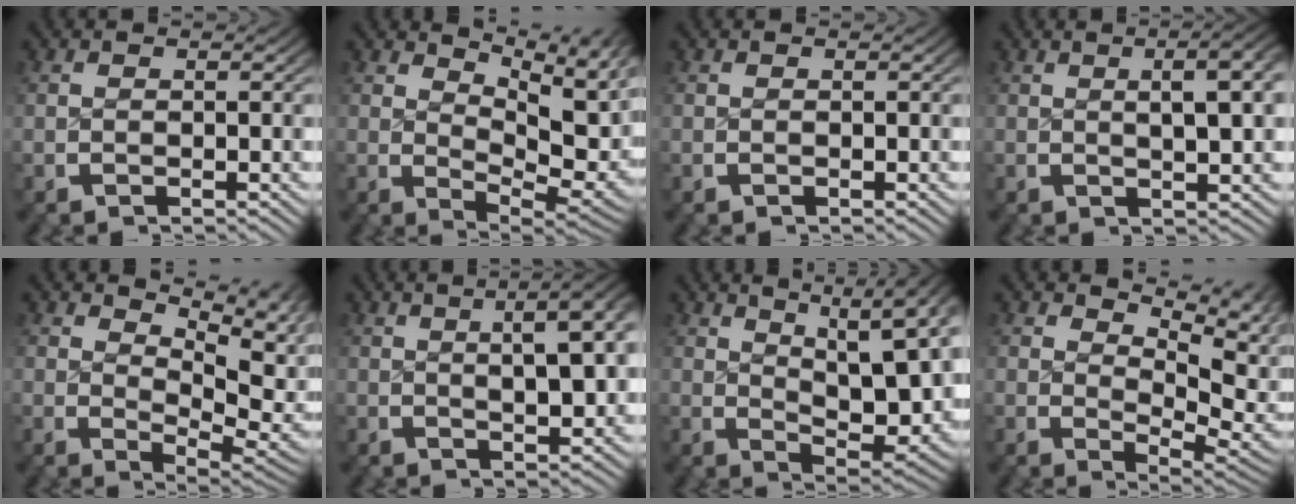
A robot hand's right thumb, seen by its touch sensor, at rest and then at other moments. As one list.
[{"total": 9.0, "force": [2.6, 5.2, 6.9], "torque": [-0.089, -0.018, 0.052]}, {"total": 0.0}, {"total": 6.3, "force": [2.3, 2.4, 5.3], "torque": [-0.049, 0.020, 0.027]}, {"total": 7.2, "force": [2.1, 4.2, 5.5], "torque": [-0.067, -0.017, 0.041]}, {"total": 7.3, "force": [3.0, 3.0, 6.0], "torque": [-0.053, 0.023, 0.035]}, {"total": 11.8, "force": [3.7, 6.0, 9.5], "torque": [-0.115, -0.010, 0.056]}, {"total": 6.4, "force": [1.9, 3.7, 4.8], "torque": [-0.058, -0.020, 0.039]}]